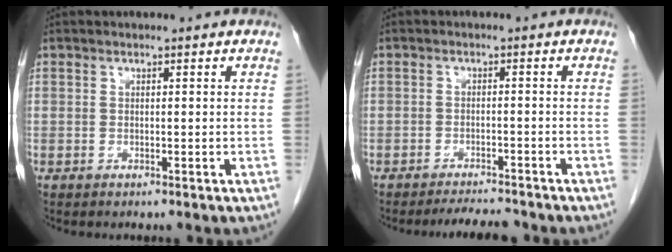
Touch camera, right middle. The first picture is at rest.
{"total": 3.9, "force": [-3.8, 0.5, 0.8], "torque": [-0.016, -0.012, -0.059]}